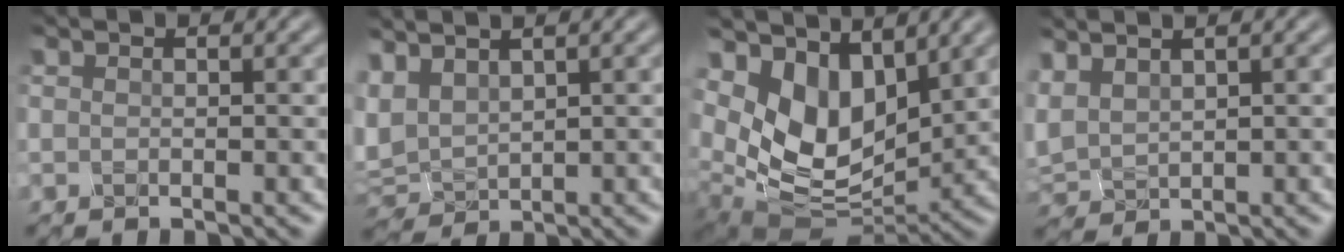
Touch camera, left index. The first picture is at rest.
{"total": 2.9, "force": [1.4, 1.8, 1.8], "torque": [-0.055, 0.011, 0.035]}
{"total": 8.2, "force": [3.7, 4.8, 5.6], "torque": [-0.126, -0.014, 0.077]}
{"total": 2.3, "force": [1.4, 1.3, 1.4], "torque": [-0.050, 0.012, 0.044]}